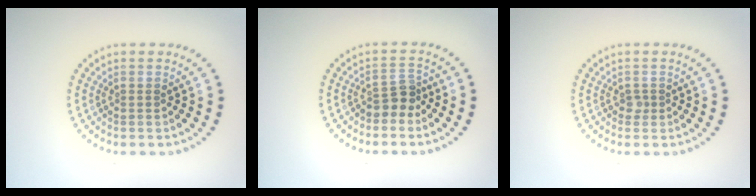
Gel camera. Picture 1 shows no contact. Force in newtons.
{"total": 2.2, "press": 1.7, "slide": 1.4}
{"total": 0.7, "press": 0.5, "slide": 0.5}